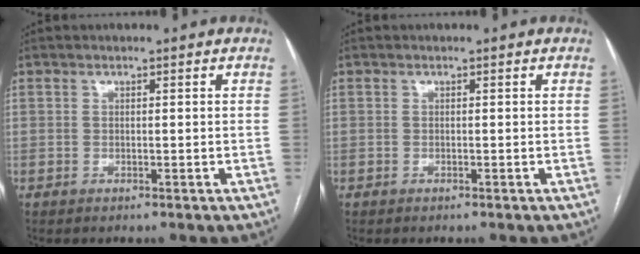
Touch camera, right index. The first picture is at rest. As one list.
[{"total": 0.0}]